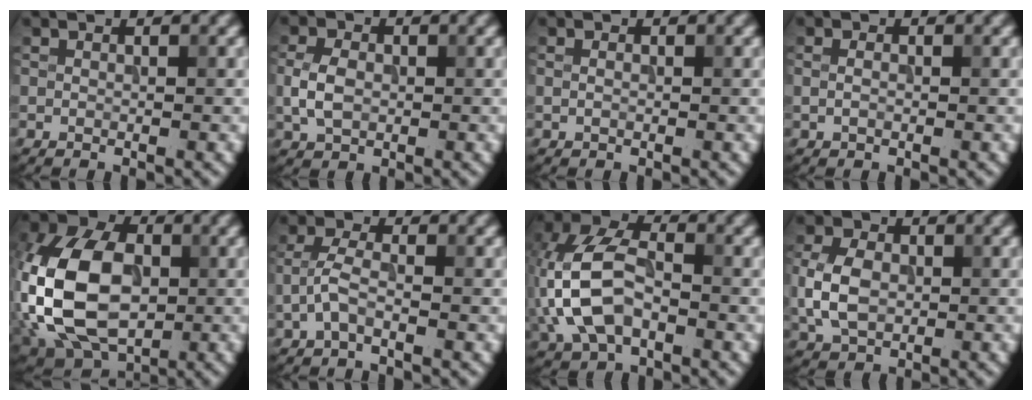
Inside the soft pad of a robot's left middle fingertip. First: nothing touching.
{"total": 3.1, "force": [-0.2, 2.3, 2.1], "torque": [-0.047, 0.002, -0.007]}
{"total": 0.6, "force": [0.1, 0.5, 0.4], "torque": [-0.009, -0.001, 0.001]}
{"total": 1.0, "force": [0.0, 0.7, 0.7], "torque": [-0.014, 0.000, -0.002]}
{"total": 14.1, "force": [-1.3, 9.3, 10.5], "torque": [-0.235, 0.012, -0.045]}
{"total": 2.4, "force": [-1.0, 0.9, 2.0], "torque": [-0.047, 0.009, -0.027]}
{"total": 9.2, "force": [-1.5, 5.8, 7.0], "torque": [-0.159, 0.013, -0.043]}
{"total": 4.7, "force": [-0.2, 3.5, 3.2], "torque": [-0.075, 0.003, -0.006]}